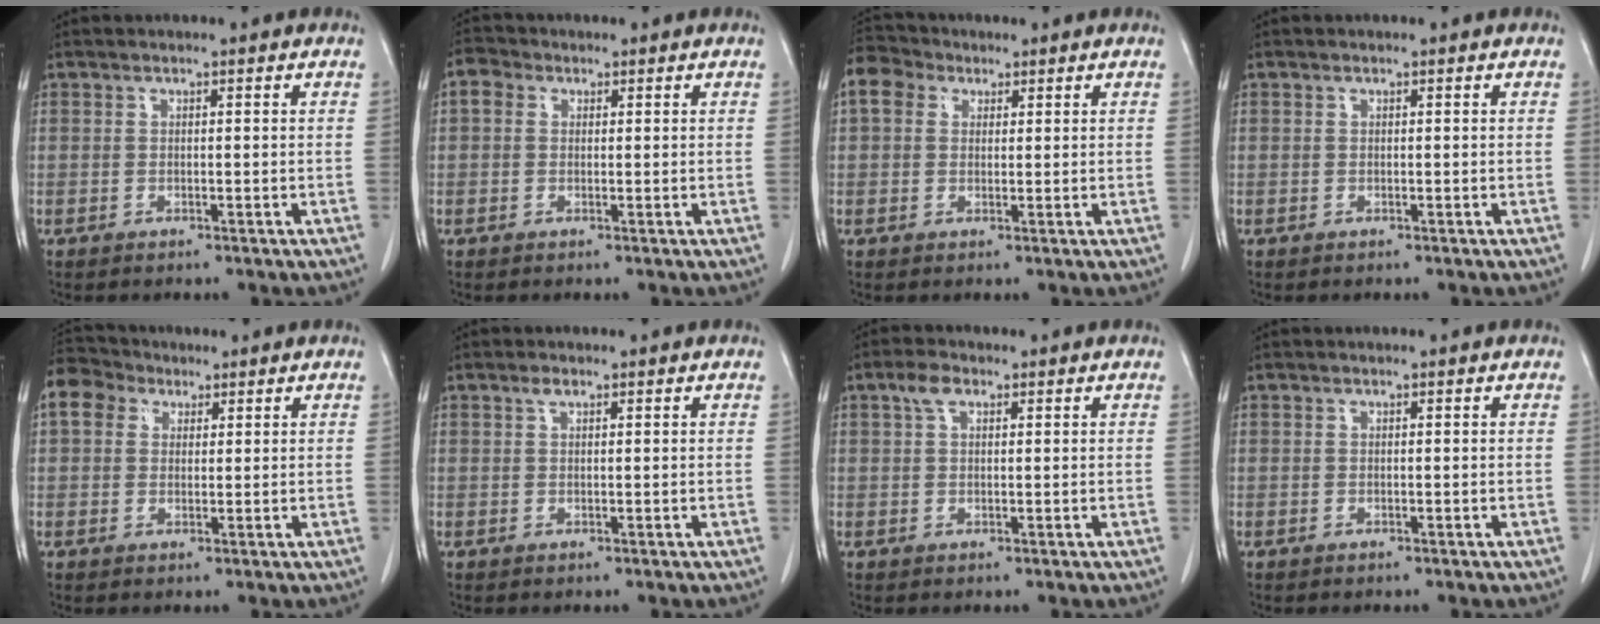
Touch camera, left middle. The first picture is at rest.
{"total": 2.4, "force": [0.7, 2.0, 1.0], "torque": [-0.020, 0.014, 0.009]}
{"total": 5.2, "force": [2.4, 4.0, 2.3], "torque": [-0.052, 0.026, 0.045]}
{"total": 0.0}
{"total": 6.8, "force": [3.5, 5.2, 2.6], "torque": [-0.061, 0.035, 0.068]}
{"total": 1.0, "force": [0.7, 0.3, 0.6], "torque": [-0.016, 0.003, 0.013]}
{"total": 2.6, "force": [1.3, 1.4, 1.8], "torque": [-0.040, 0.013, 0.027]}
{"total": 0.0}